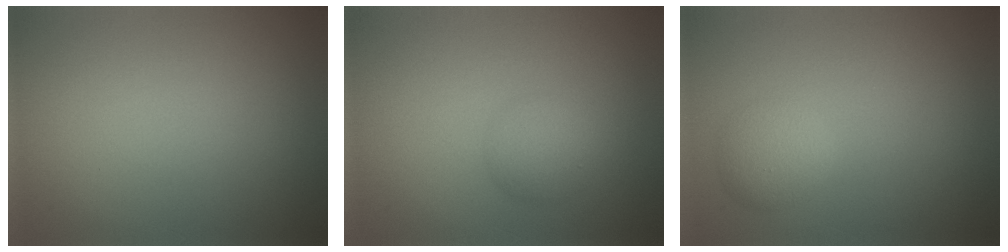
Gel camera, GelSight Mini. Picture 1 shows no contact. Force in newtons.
{"total": 2.2, "press": 2.2, "slide": 0.1}
{"total": 2.2, "press": 2.2, "slide": 0.1}